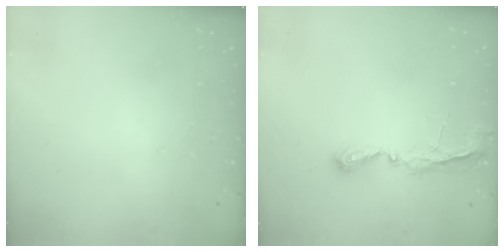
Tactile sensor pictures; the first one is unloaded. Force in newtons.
{"total": 5.8, "press": 5.8, "slide": 0.3}